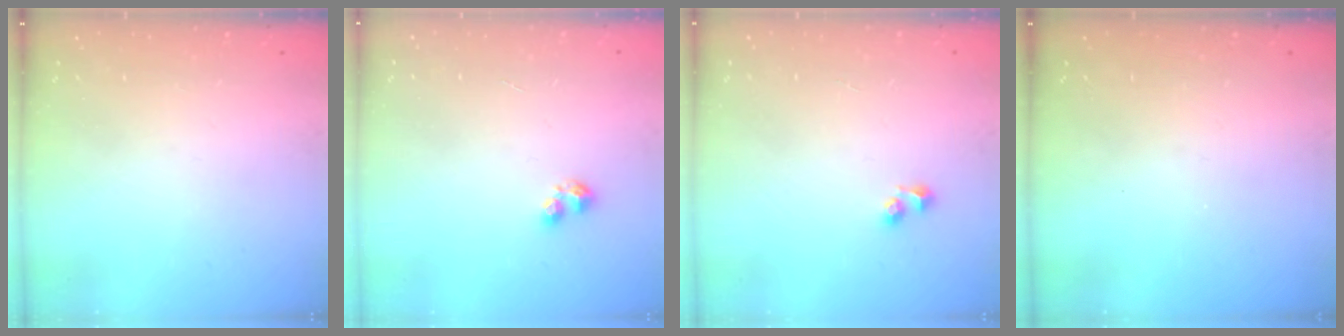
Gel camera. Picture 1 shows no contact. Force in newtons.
{"total": 2.8, "press": 2.8, "slide": 0.5}
{"total": 3.7, "press": 3.6, "slide": 1.1}
{"total": 0.0}